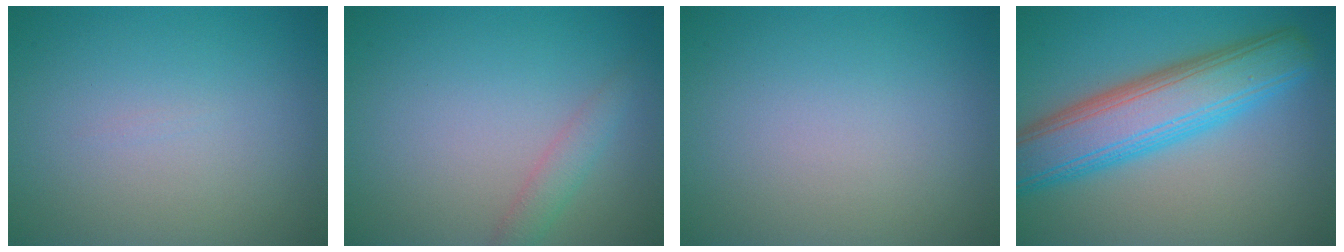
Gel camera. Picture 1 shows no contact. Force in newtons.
{"total": 1.7, "press": 1.7, "slide": 0.0}
{"total": 0.0}
{"total": 8.5, "press": 8.5, "slide": 0.2}